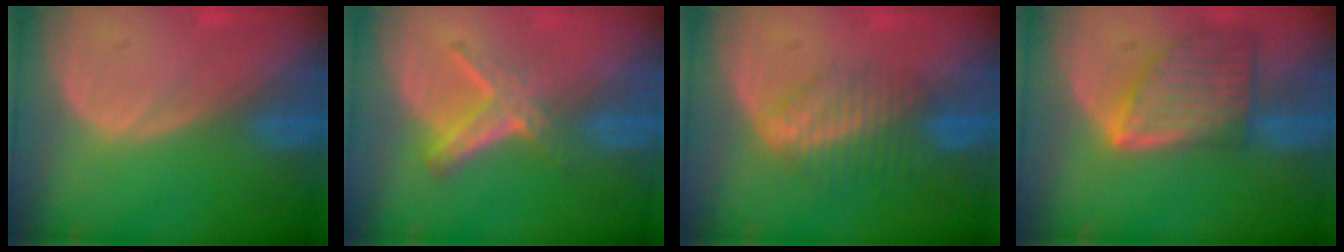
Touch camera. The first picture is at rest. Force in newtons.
{"total": 6.2, "press": 5.3, "slide": 3.2}
{"total": 6.8, "press": 5.8, "slide": 3.5}
{"total": 8.2, "press": 7.3, "slide": 3.7}